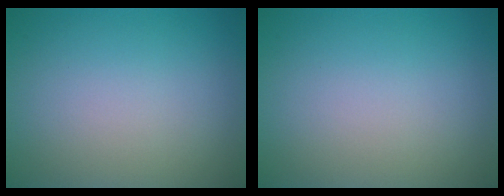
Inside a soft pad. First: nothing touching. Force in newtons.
{"total": 0.0}